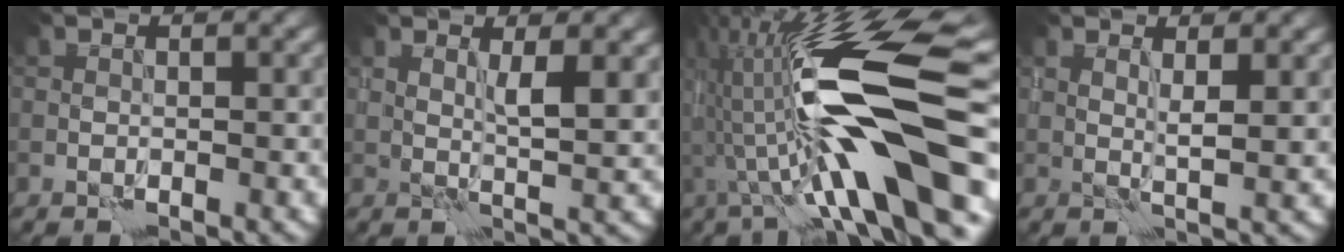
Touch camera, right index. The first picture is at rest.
{"total": 2.6, "force": [1.6, 0.2, 2.1], "torque": [-0.037, -0.008, 0.033]}
{"total": 14.9, "force": [-1.4, 3.7, 14.4], "torque": [-0.260, 0.022, -0.024]}
{"total": 1.8, "force": [1.3, -0.1, 1.2], "torque": [-0.022, -0.008, 0.028]}